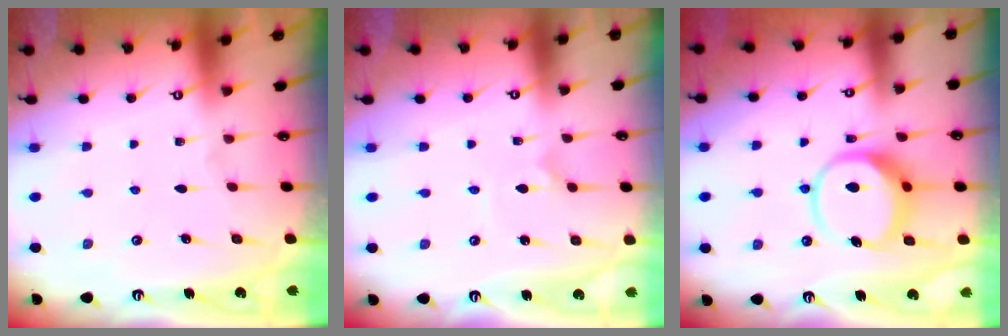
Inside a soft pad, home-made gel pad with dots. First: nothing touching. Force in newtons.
{"total": 1.1, "press": 1.0, "slide": 0.2}
{"total": 11.6, "press": 11.5, "slide": 1.5}